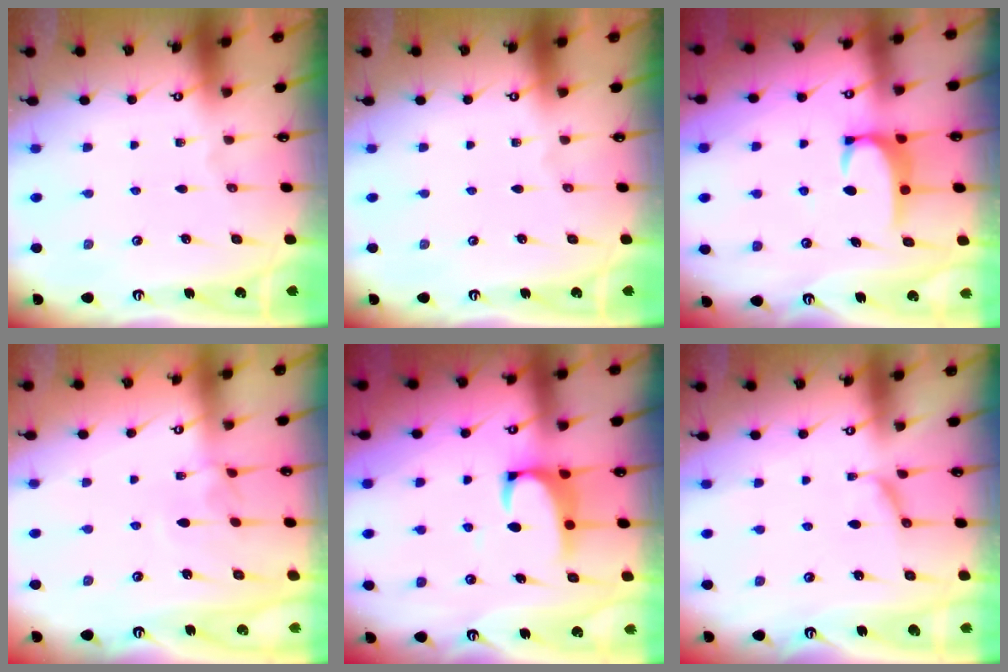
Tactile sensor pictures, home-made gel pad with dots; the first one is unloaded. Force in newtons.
{"total": 0.0}
{"total": 2.8, "press": 2.8, "slide": 0.3}
{"total": 4.0, "press": 4.0, "slide": 0.2}
{"total": 2.1, "press": 1.9, "slide": 1.0}
{"total": 1.8, "press": 1.7, "slide": 0.6}